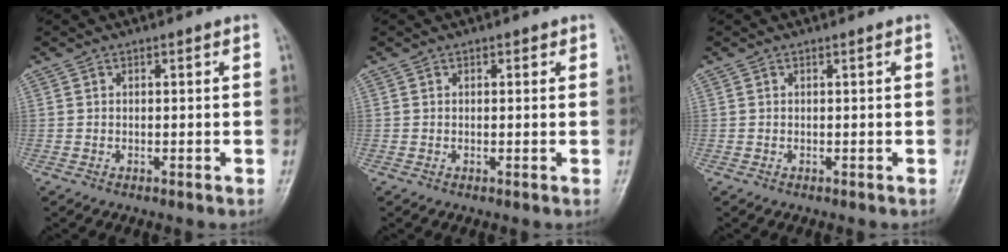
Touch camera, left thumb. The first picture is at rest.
{"total": 1.1, "force": [0.5, 0.8, 0.6], "torque": [0.004, 0.000, 0.003]}
{"total": 0.0}